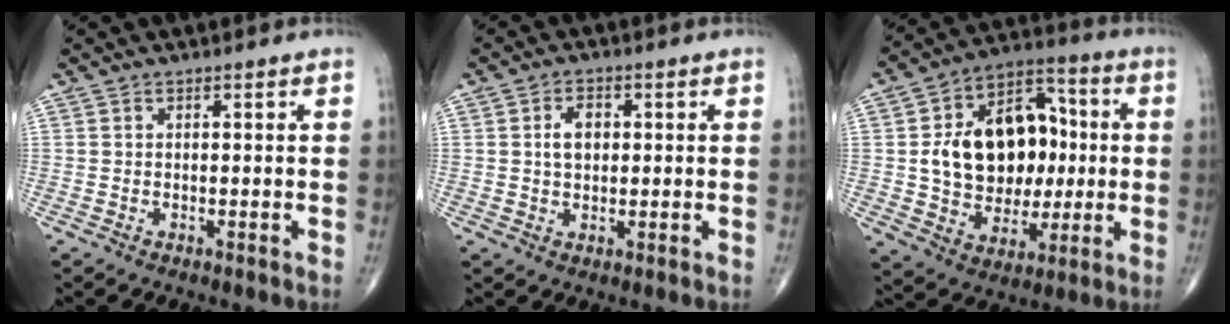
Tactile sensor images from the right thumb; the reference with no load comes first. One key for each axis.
{"total": 4.3, "fx": 0.7, "fy": 2.9, "fz": 3.1, "tx": -0.045, "ty": 0.005, "tz": 0.011}
{"total": 20.3, "fx": 1.5, "fy": 14.7, "fz": 13.9, "tx": -0.176, "ty": 0.026, "tz": 0.033}